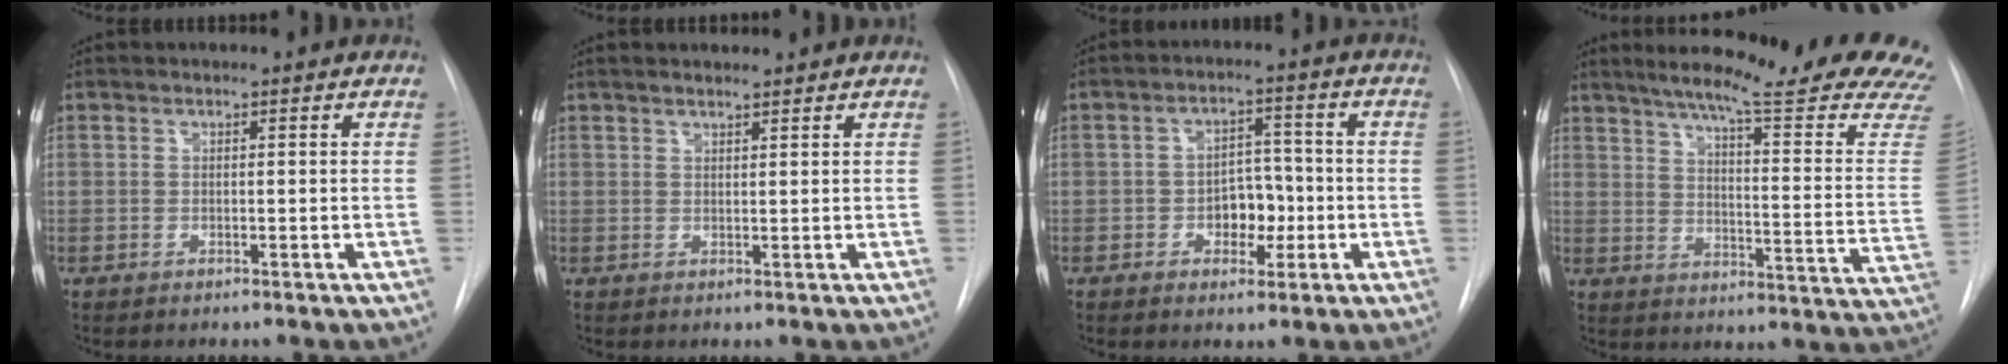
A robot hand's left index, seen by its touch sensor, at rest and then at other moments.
{"total": 3.6, "force": [3.1, 0.4, 1.9], "torque": [-0.027, 0.019, 0.048]}
{"total": 4.8, "force": [-1.5, 3.1, 3.3], "torque": [-0.046, 0.013, -0.023]}
{"total": 29.2, "force": [25.0, 1.4, 14.9], "torque": [-0.185, -0.100, 0.300]}